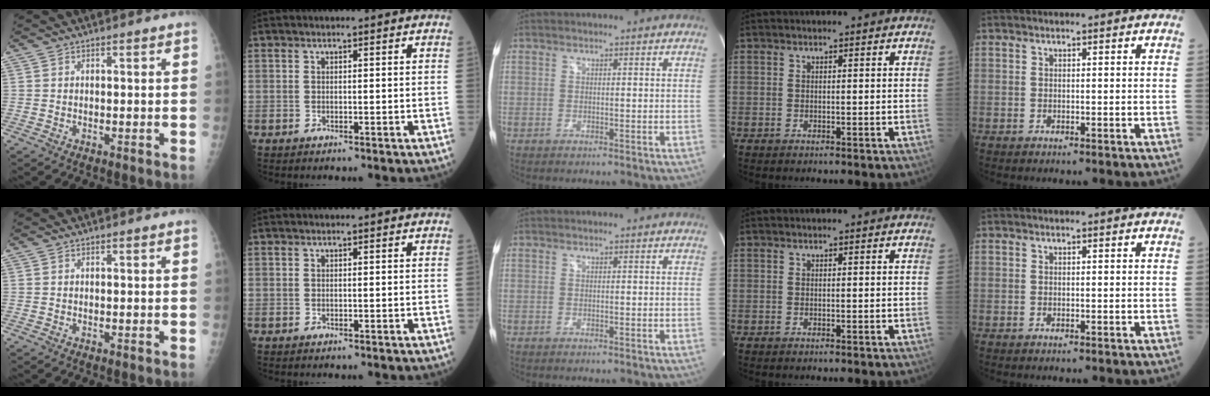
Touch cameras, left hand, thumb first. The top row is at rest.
{}